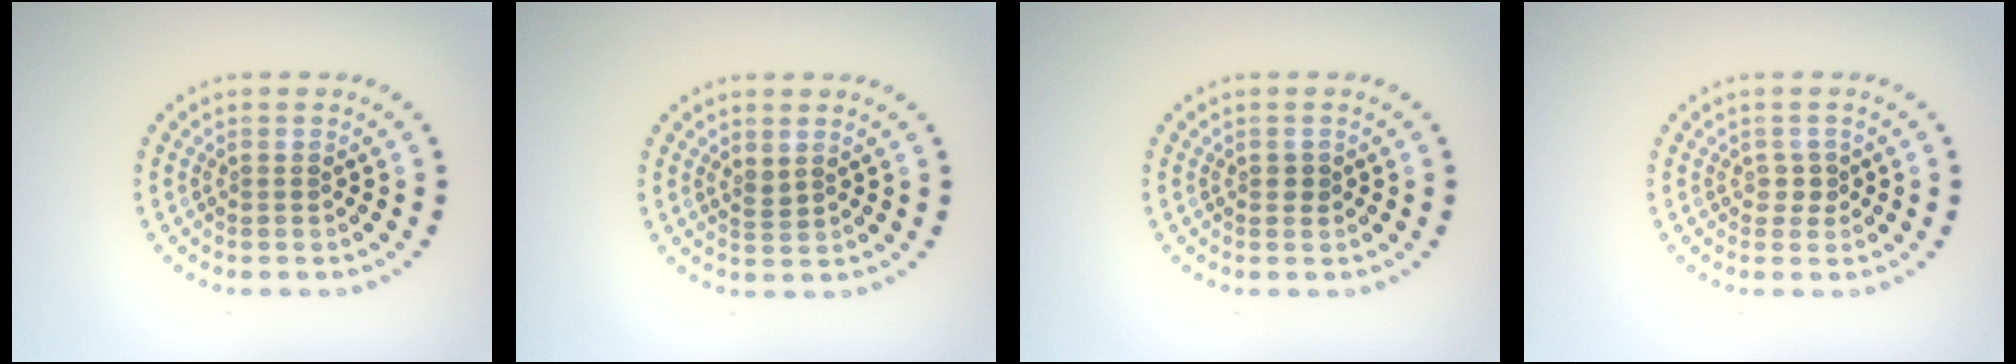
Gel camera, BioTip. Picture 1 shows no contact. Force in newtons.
{"total": 0.9, "press": 0.7, "slide": 0.5}
{"total": 0.9, "press": 0.9, "slide": 0.1}
{"total": 1.1, "press": 0.9, "slide": 0.6}